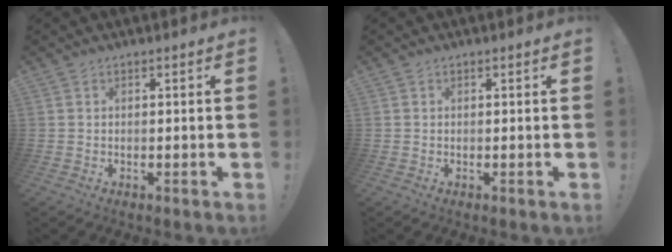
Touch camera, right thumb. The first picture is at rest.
{"total": 0.0}